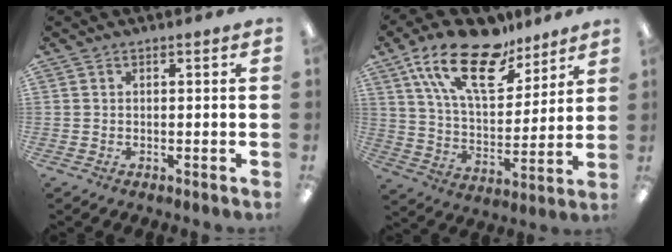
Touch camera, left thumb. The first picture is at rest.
{"total": 20.8, "force": [13.8, 9.2, 12.5], "torque": [-0.227, -0.068, 0.243]}